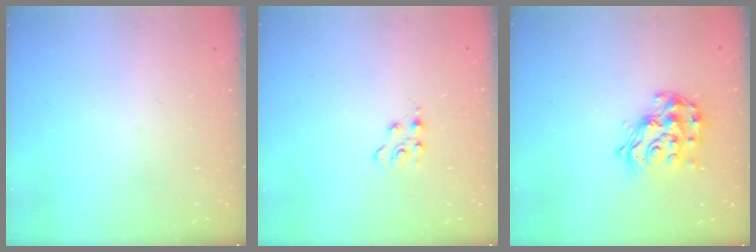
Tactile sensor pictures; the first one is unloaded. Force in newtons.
{"total": 3.9, "press": 3.9, "slide": 0.5}
{"total": 16.3, "press": 16.3, "slide": 1.0}